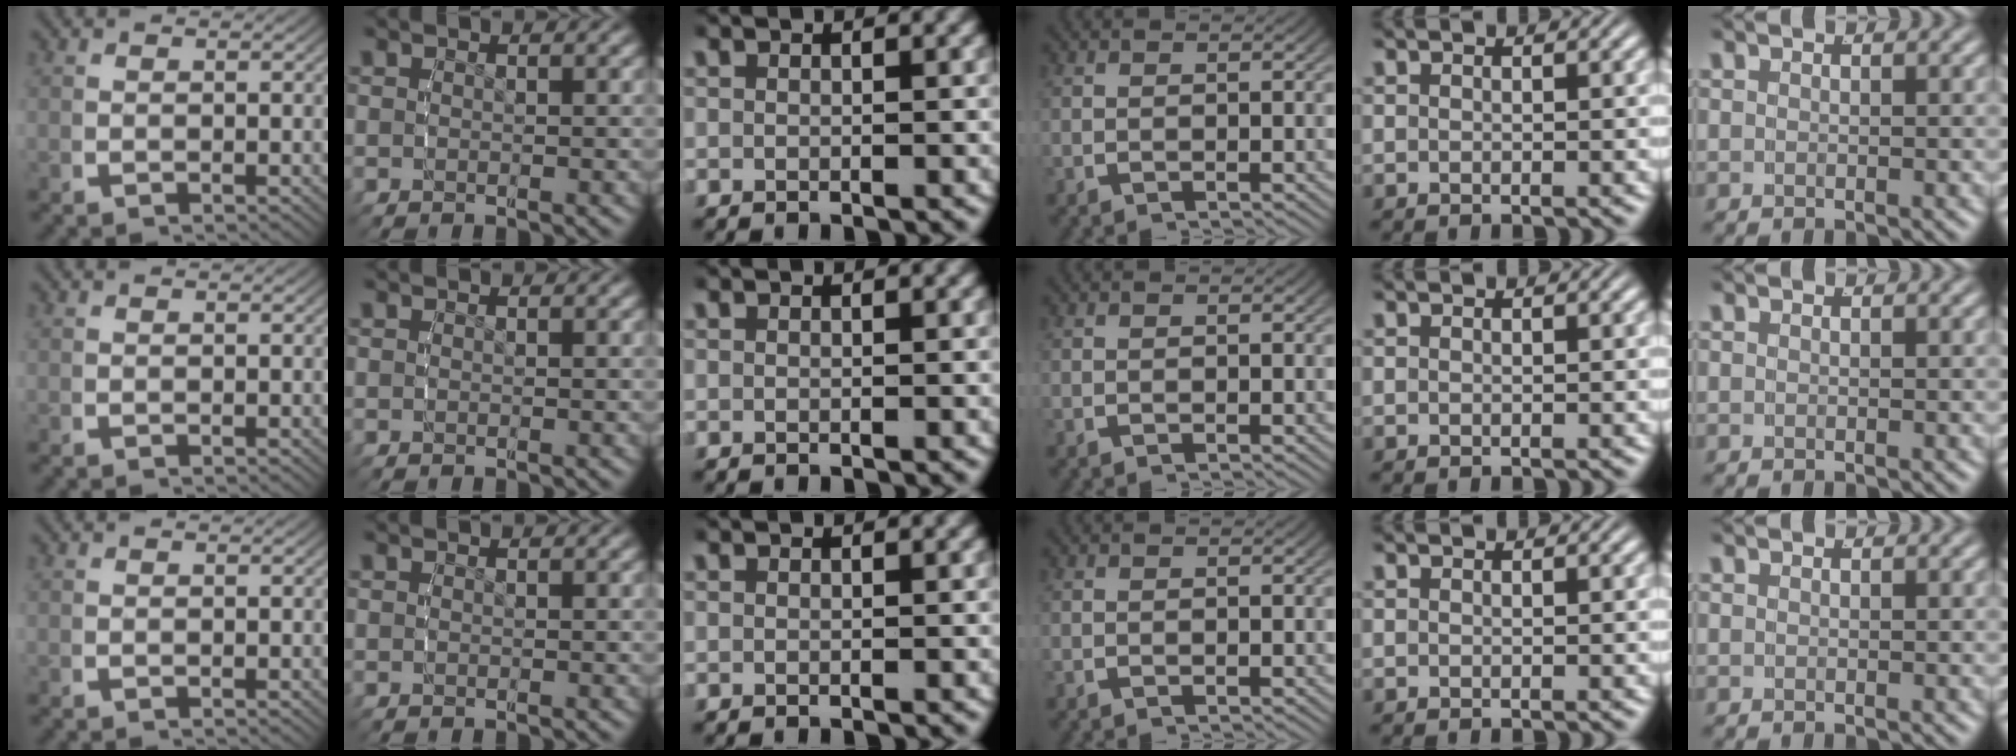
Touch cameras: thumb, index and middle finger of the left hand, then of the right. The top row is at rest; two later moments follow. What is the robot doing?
{"motion": "reach", "object": "jacket"}